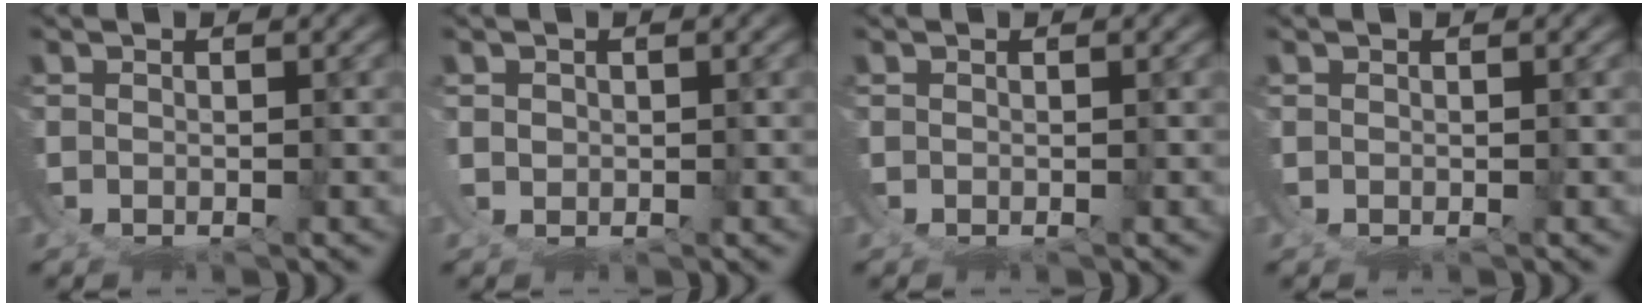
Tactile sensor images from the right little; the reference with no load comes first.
{"total": 0.9, "force": [0.7, 0.0, 0.6], "torque": [-0.022, -0.006, 0.020]}
{"total": 0.0}
{"total": 0.0}